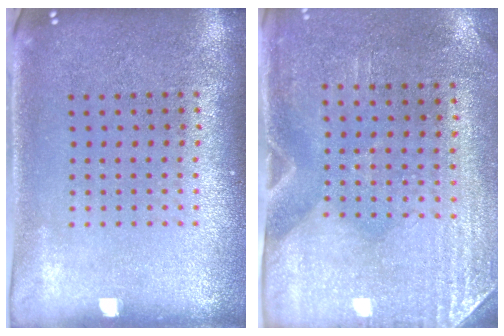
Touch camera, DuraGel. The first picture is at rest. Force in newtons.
{"total": 2.9, "press": 2.5, "slide": 1.5}